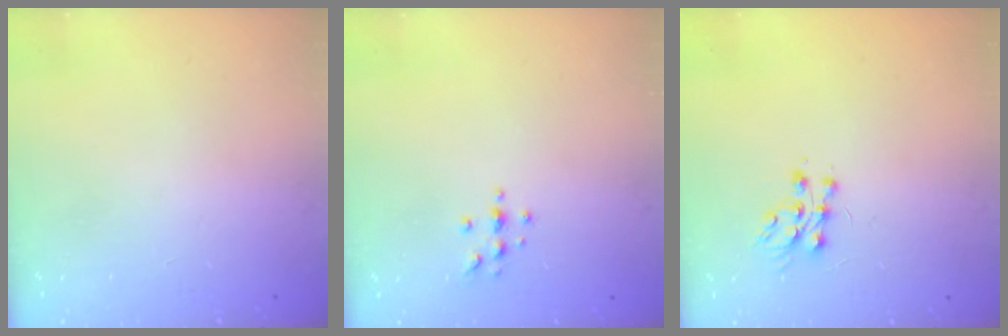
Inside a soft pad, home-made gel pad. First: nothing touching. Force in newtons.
{"total": 4.7, "press": 4.7, "slide": 0.6}
{"total": 7.9, "press": 7.8, "slide": 0.6}